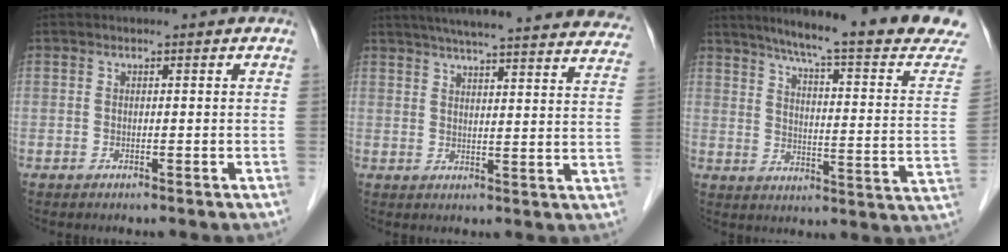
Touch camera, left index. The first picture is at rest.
{"total": 30.2, "force": [27.3, 2.9, 12.5], "torque": [-0.193, -0.038, 0.326]}
{"total": 23.2, "force": [19.8, 0.2, 12.1], "torque": [-0.165, -0.055, 0.246]}